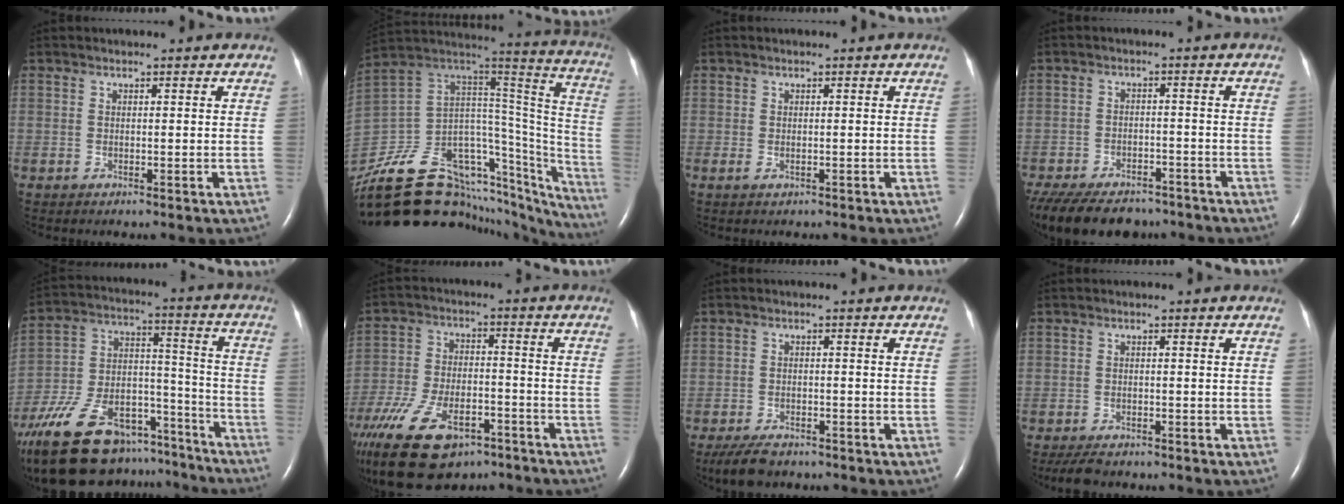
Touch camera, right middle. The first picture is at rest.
{"total": 28.4, "force": [-22.8, 9.7, 14.0], "torque": [-0.125, 0.067, -0.331]}
{"total": 1.1, "force": [0.0, -0.4, -1.1], "torque": [0.016, 0.002, 0.001]}
{"total": 17.1, "force": [-13.7, 7.3, 7.2], "torque": [-0.197, -0.024, -0.192]}
{"total": 27.9, "force": [-22.7, 11.0, 11.8], "torque": [-0.247, 0.009, -0.353]}
{"total": 17.6, "force": [-12.6, 7.7, 9.6], "torque": [-0.238, -0.022, -0.218]}
{"total": 5.4, "force": [-4.4, 2.0, 2.4], "torque": [-0.050, -0.009, -0.072]}
{"total": 4.2, "force": [-3.6, 1.4, 1.7], "torque": [-0.036, -0.010, -0.055]}